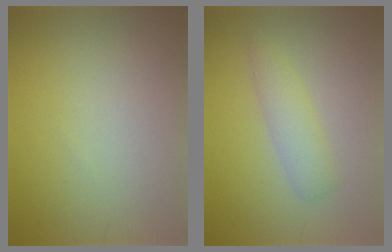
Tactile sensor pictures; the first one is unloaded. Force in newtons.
{"total": 2.4, "press": 2.4, "slide": 0.0}